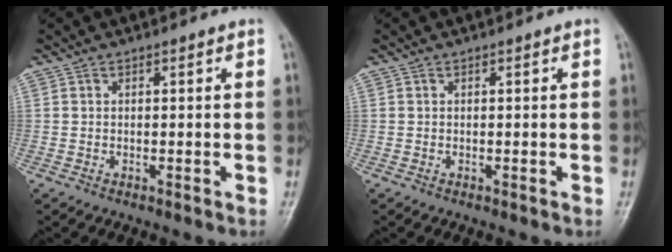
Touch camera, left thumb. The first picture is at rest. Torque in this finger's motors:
{"motor_torque": [0.01, 0.01, -0.08, -0.08, 0.00]}